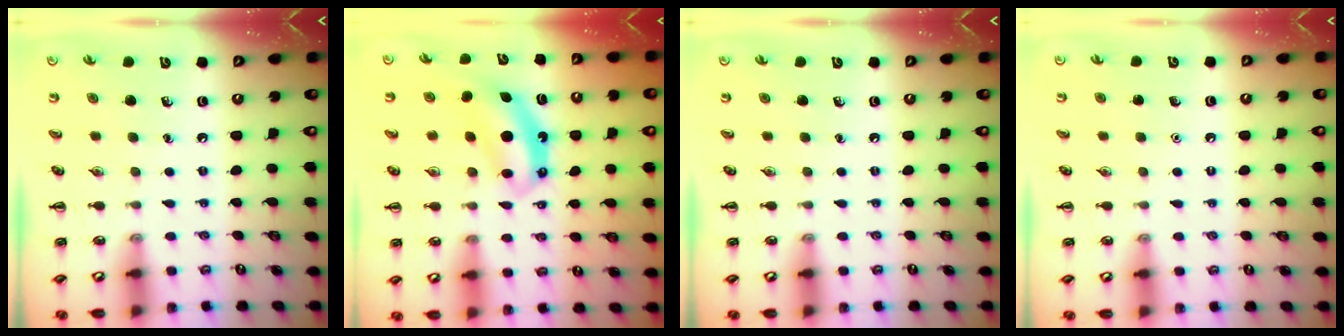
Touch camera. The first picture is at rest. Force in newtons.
{"total": 6.9, "press": 6.8, "slide": 0.7}
{"total": 0.0}
{"total": 1.6, "press": 1.6, "slide": 0.1}